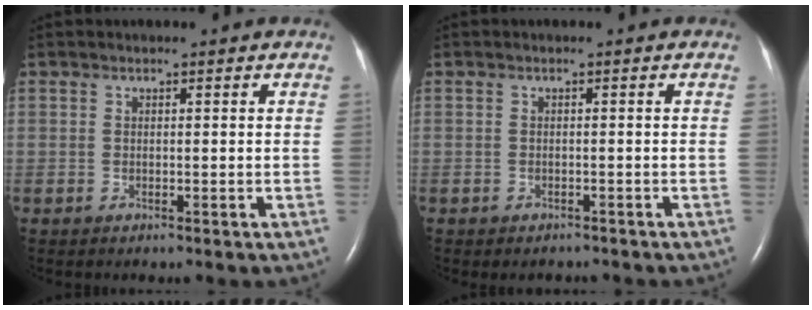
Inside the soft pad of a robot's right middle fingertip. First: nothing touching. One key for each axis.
{"total": 1.8, "fx": -1.6, "fy": 0.7, "fz": 0.2, "tx": -0.008, "ty": -0.001, "tz": -0.020}